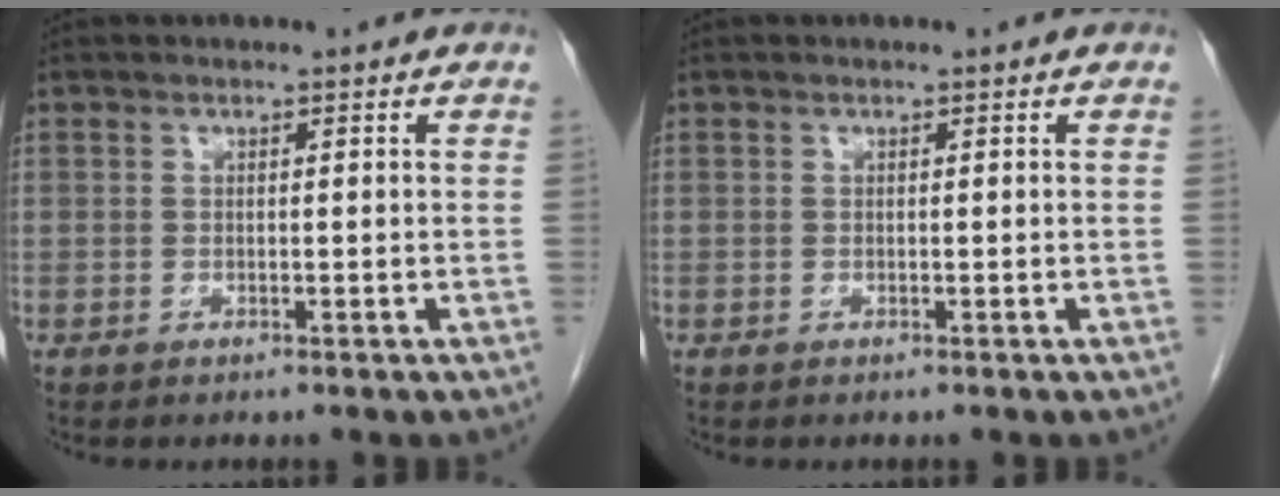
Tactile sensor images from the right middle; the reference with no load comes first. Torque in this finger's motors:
{"motor_torque": [0.00, 0.00, 0.00, 0.00]}